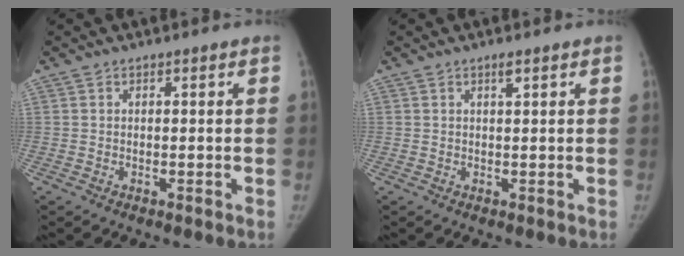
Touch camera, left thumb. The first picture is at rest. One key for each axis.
{"total": 1.2, "fx": 0.8, "fy": 0.3, "fz": 0.9, "tx": -0.012, "ty": -0.003, "tz": 0.014}